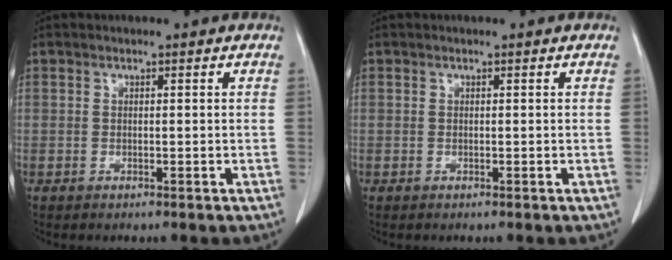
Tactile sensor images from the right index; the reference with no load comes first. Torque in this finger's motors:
{"motor_torque": [0.00, 0.00, 0.00, 0.00]}